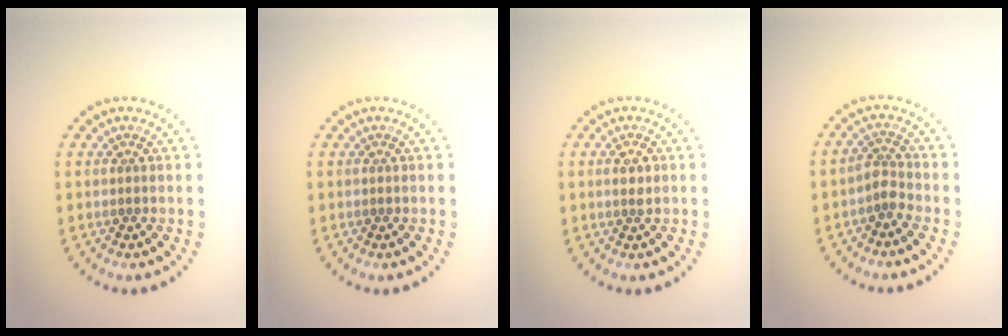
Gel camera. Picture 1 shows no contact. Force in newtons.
{"total": 0.0}
{"total": 1.0, "press": 1.0, "slide": 0.1}
{"total": 1.9, "press": 1.4, "slide": 1.2}